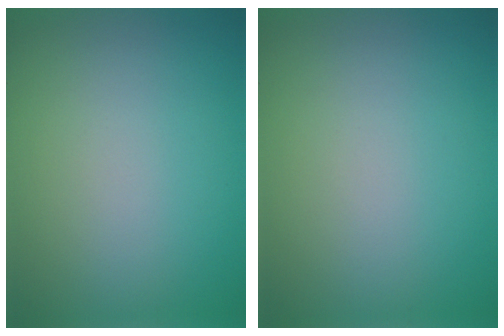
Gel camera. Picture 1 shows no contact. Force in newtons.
{"total": 0.0}